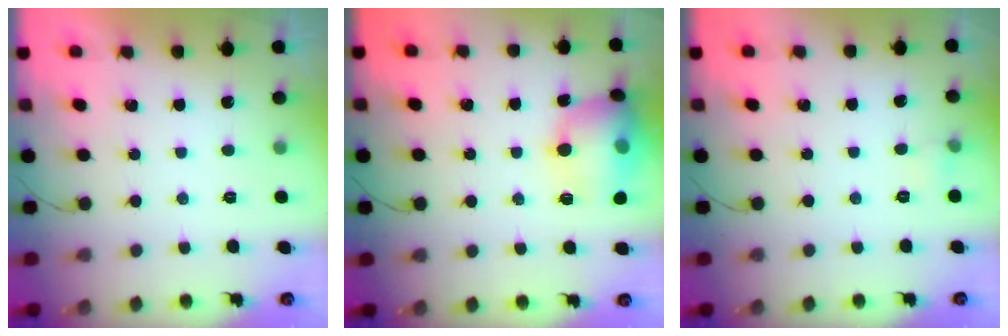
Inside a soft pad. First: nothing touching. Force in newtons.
{"total": 19.2, "press": 17.4, "slide": 8.2}
{"total": 3.7, "press": 3.5, "slide": 1.4}